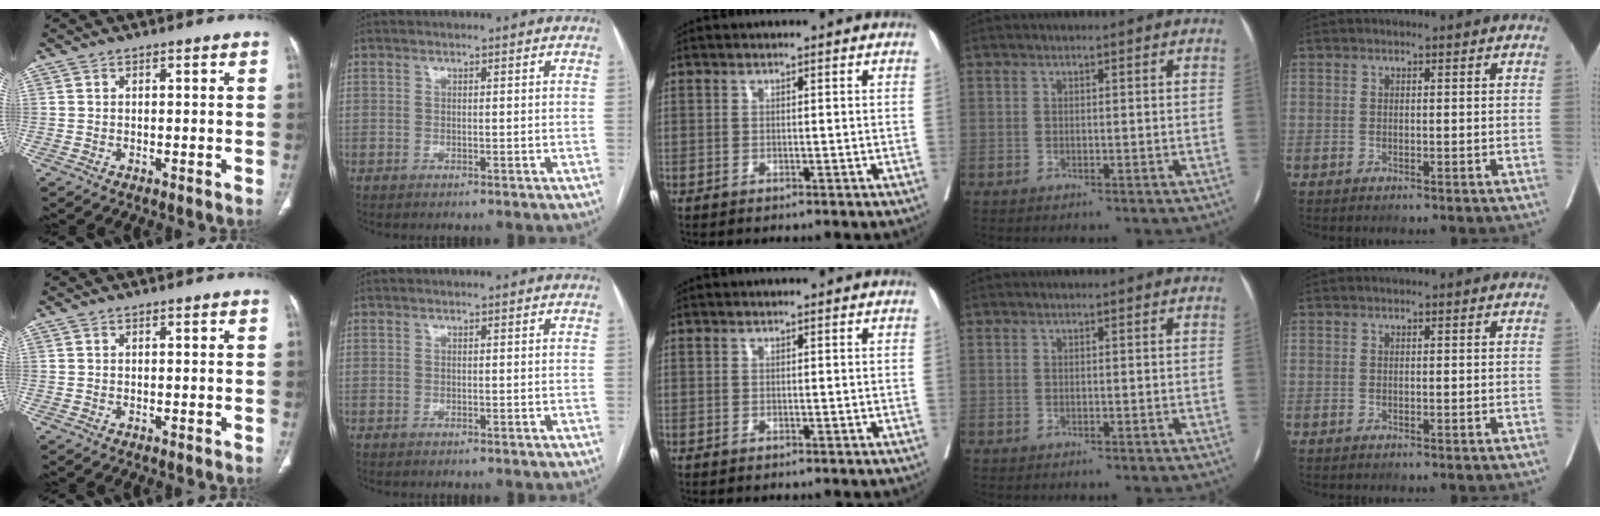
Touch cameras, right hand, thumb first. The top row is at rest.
{}